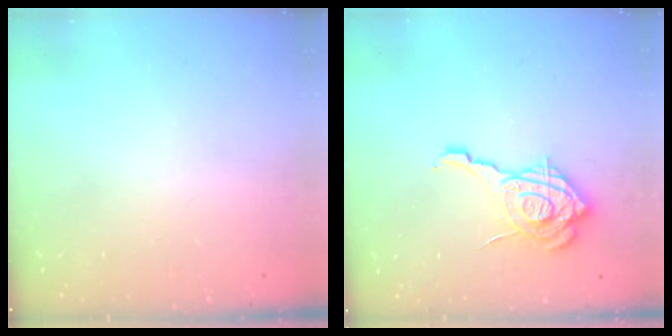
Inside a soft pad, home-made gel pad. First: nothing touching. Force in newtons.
{"total": 18.2, "press": 18.1, "slide": 2.0}